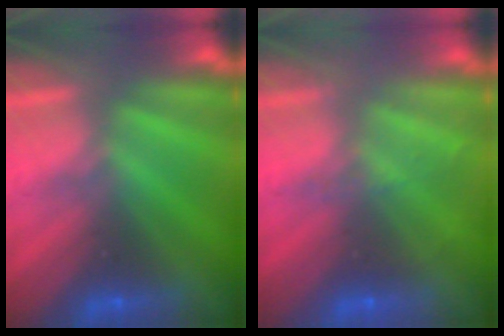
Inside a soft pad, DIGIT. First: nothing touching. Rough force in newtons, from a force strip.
{"total": 1.9}